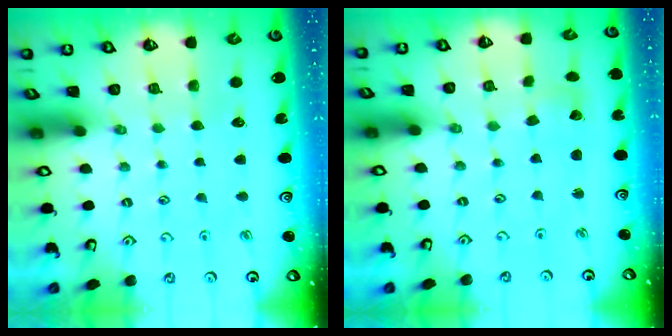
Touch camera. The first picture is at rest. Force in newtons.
{"total": 2.0, "press": 2.0, "slide": 0.1}